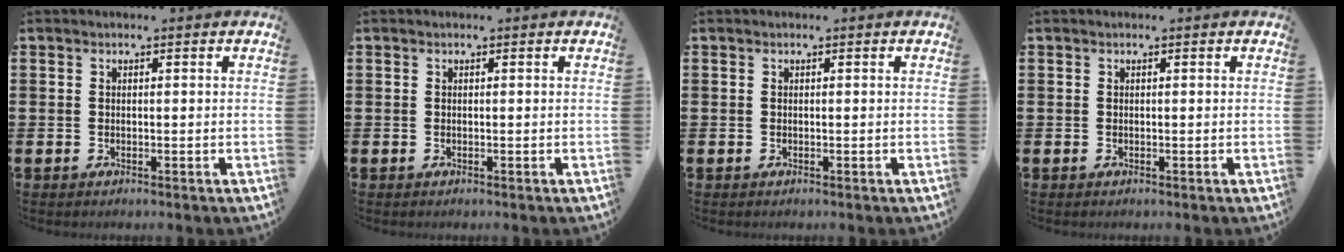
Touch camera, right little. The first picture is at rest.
{"total": 0.0}
{"total": 0.0}
{"total": 0.0}